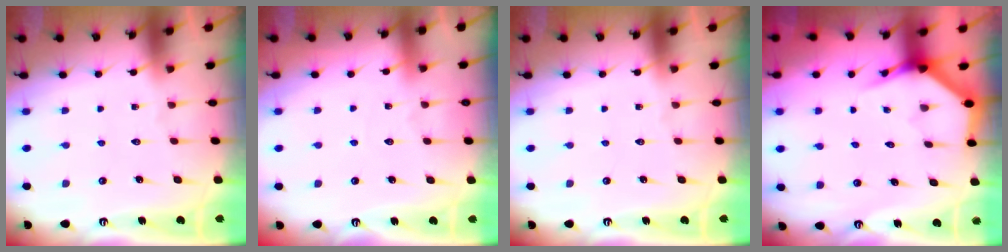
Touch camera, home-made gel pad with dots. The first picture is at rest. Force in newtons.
{"total": 2.5, "press": 2.5, "slide": 0.3}
{"total": 0.0}
{"total": 3.8, "press": 3.8, "slide": 0.2}